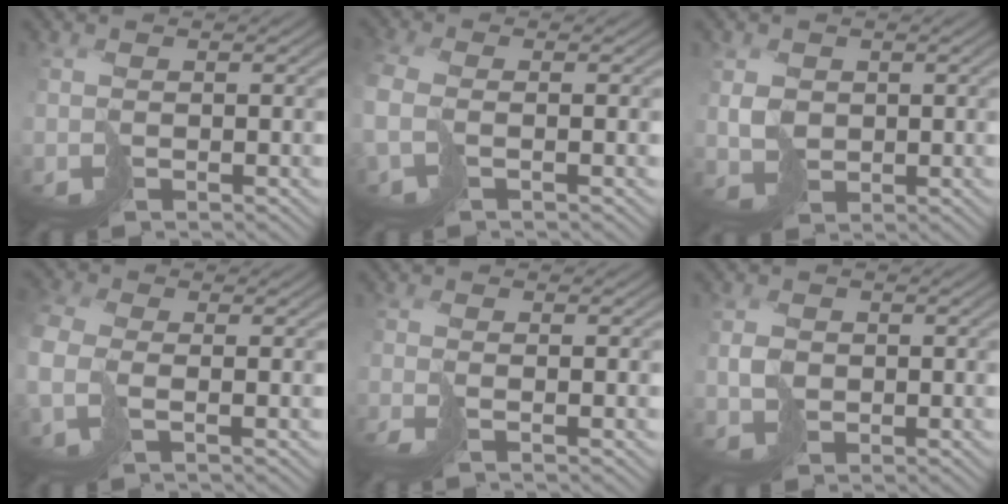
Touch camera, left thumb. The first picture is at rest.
{"total": 3.8, "force": [-0.7, 2.0, 3.1], "torque": [-0.093, -0.014, -0.017]}
{"total": 2.6, "force": [1.1, 2.2, 0.7], "torque": [-0.015, -0.002, 0.030]}
{"total": 5.7, "force": [-0.7, 3.6, 4.3], "torque": [-0.141, -0.008, -0.012]}
{"total": 2.0, "force": [-1.2, 0.3, 1.5], "torque": [-0.029, -0.004, -0.031]}
{"total": 1.8, "force": [0.5, 1.7, 0.5], "torque": [-0.007, -0.001, 0.016]}